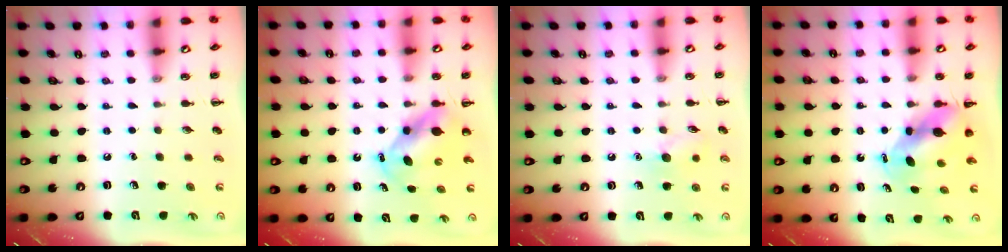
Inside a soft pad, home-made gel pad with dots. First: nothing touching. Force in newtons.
{"total": 5.5, "press": 5.4, "slide": 0.9}
{"total": 8.1, "press": 7.9, "slide": 1.5}
{"total": 7.3, "press": 7.2, "slide": 0.9}